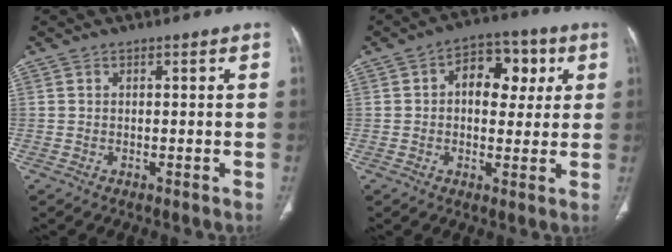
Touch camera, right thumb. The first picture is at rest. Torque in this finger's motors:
{"motor_torque": [-0.29, 0.52, 0.27, 0.12, 0.07]}